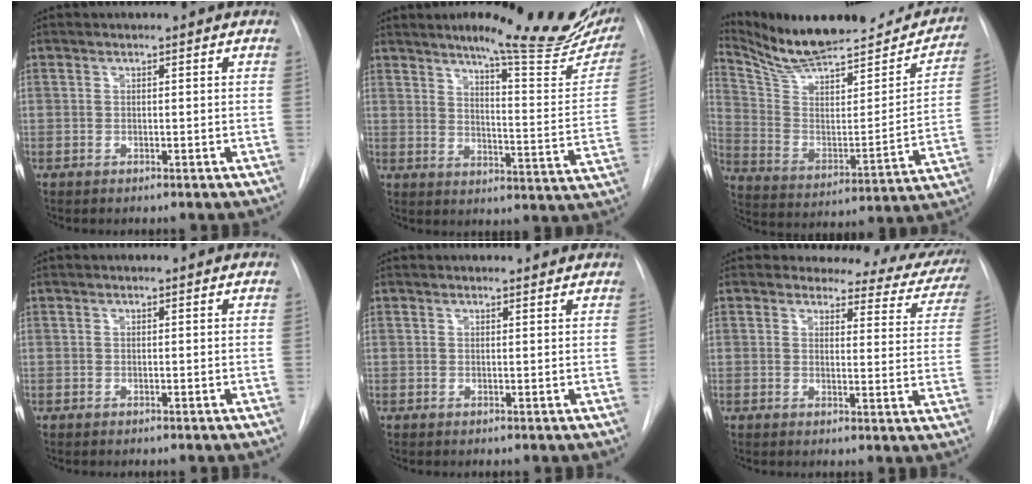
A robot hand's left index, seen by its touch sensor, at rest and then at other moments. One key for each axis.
{"total": 21.4, "fx": 16.3, "fy": 2.9, "fz": 13.4, "tx": -0.171, "ty": -0.050, "tz": 0.198}
{"total": 25.2, "fx": 22.4, "fy": 4.9, "fz": 10.4, "tx": -0.160, "ty": -0.048, "tz": 0.325}
{"total": 0.0}
{"total": 0.7, "fx": 0.7, "fy": 0.2, "fz": -0.1, "tx": -0.009, "ty": -0.004, "tz": 0.005}
{"total": 13.3, "fx": 12.2, "fy": 4.7, "fz": 2.4, "tx": 0.012, "ty": -0.063, "tz": 0.101}